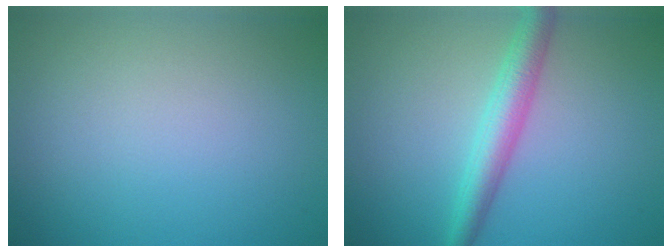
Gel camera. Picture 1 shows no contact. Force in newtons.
{"total": 3.6, "press": 3.6, "slide": 0.1}